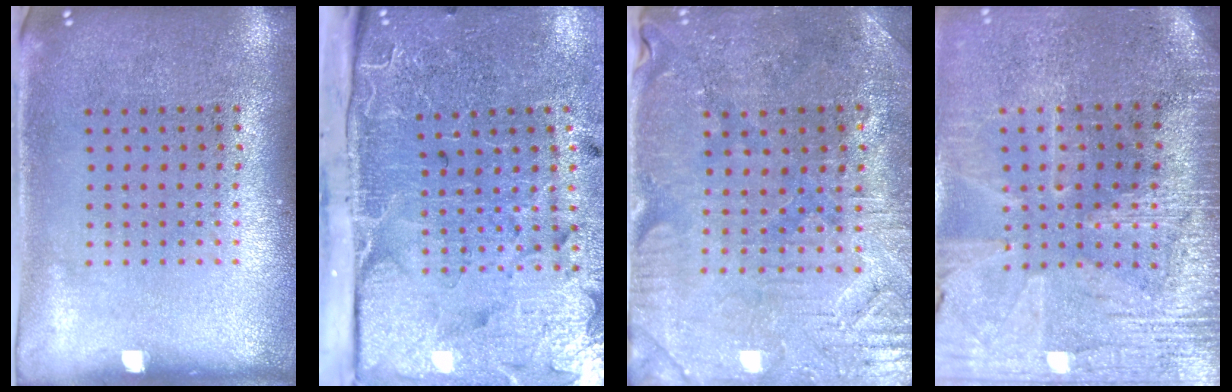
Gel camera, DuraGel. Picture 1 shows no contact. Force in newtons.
{"total": 5.0, "press": 4.0, "slide": 3.1}
{"total": 1.2, "press": 1.1, "slide": 0.4}
{"total": 3.5, "press": 3.2, "slide": 1.4}